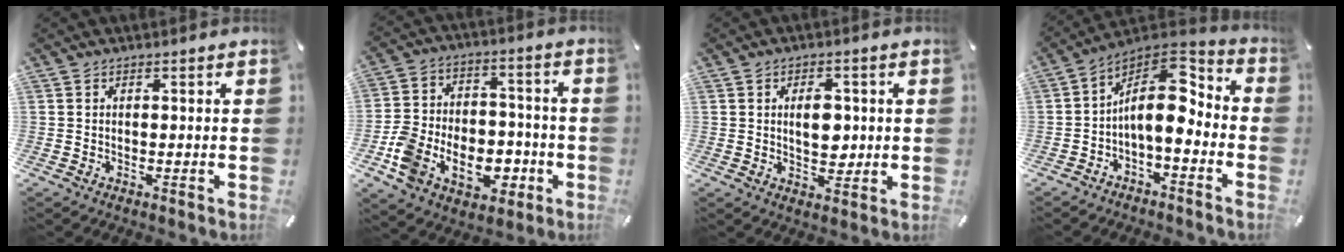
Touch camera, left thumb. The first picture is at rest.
{"total": 15.4, "force": [-5.3, 11.6, 8.5], "torque": [-0.146, 0.027, -0.086]}
{"total": 6.9, "force": [0.7, 4.6, 5.2], "torque": [-0.065, -0.006, 0.006]}
{"total": 12.6, "force": [-0.4, 6.9, 10.5], "torque": [-0.183, -0.015, -0.013]}